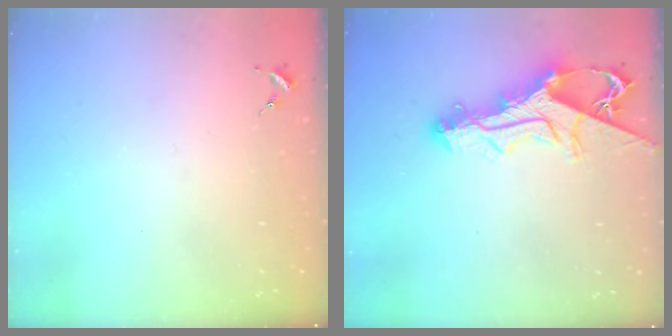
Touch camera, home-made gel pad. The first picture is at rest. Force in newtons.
{"total": 13.3, "press": 13.2, "slide": 1.5}